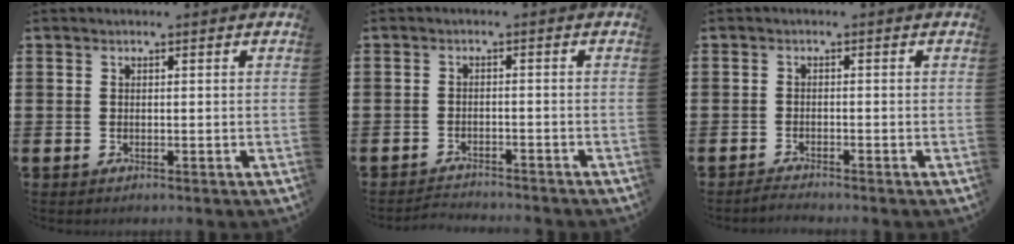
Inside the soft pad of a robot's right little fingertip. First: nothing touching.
{"total": 1.7, "force": [-1.7, -0.1, -0.1], "torque": [-0.004, 0.003, -0.036]}
{"total": 1.1, "force": [-1.1, -0.1, 0.3], "torque": [-0.007, 0.000, -0.022]}